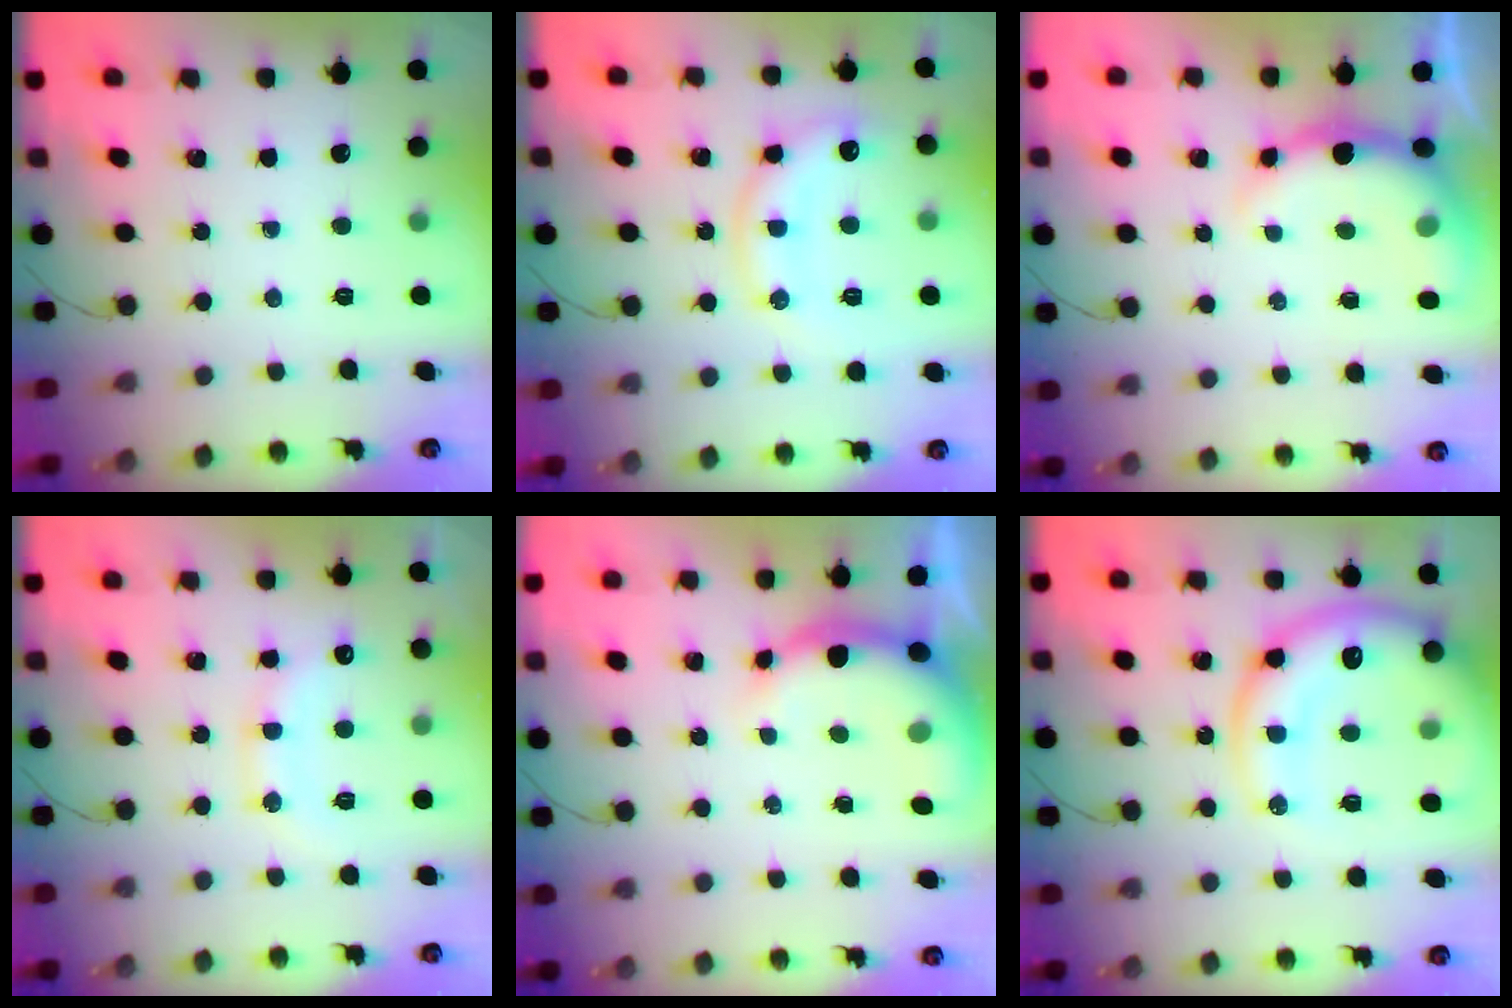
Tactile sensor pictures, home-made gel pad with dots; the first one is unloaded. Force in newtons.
{"total": 14.7, "press": 14.7, "slide": 1.0}
{"total": 7.2, "press": 7.1, "slide": 1.3}
{"total": 11.6, "press": 11.6, "slide": 1.0}
{"total": 8.2, "press": 8.2, "slide": 1.0}
{"total": 19.4, "press": 18.9, "slide": 4.4}